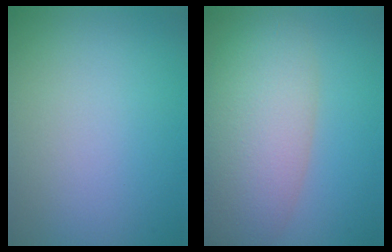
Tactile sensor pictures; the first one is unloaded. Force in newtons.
{"total": 8.7, "press": 8.7, "slide": 0.8}